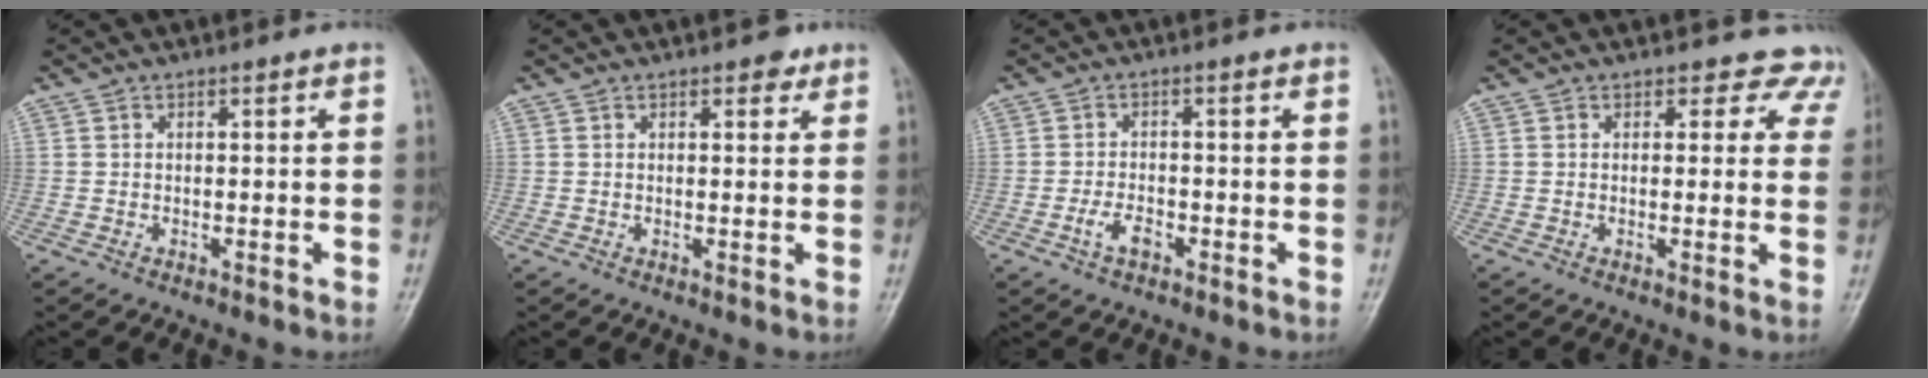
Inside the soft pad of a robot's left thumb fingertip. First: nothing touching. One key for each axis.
{"total": 2.1, "fx": 1.4, "fy": 1.1, "fz": 1.1, "tx": -0.001, "ty": -0.005, "tz": 0.014}
{"total": 3.2, "fx": -1.6, "fy": 1.6, "fz": 2.2, "tx": -0.045, "ty": 0.010, "tz": -0.030}
{"total": 6.2, "fx": 5.1, "fy": 3.5, "fz": 0.0, "tx": 0.052, "ty": -0.020, "tz": 0.027}